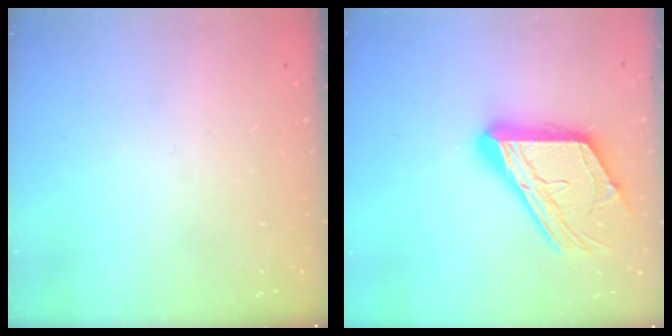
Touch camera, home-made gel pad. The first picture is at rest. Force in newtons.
{"total": 19.1, "press": 19.0, "slide": 1.7}